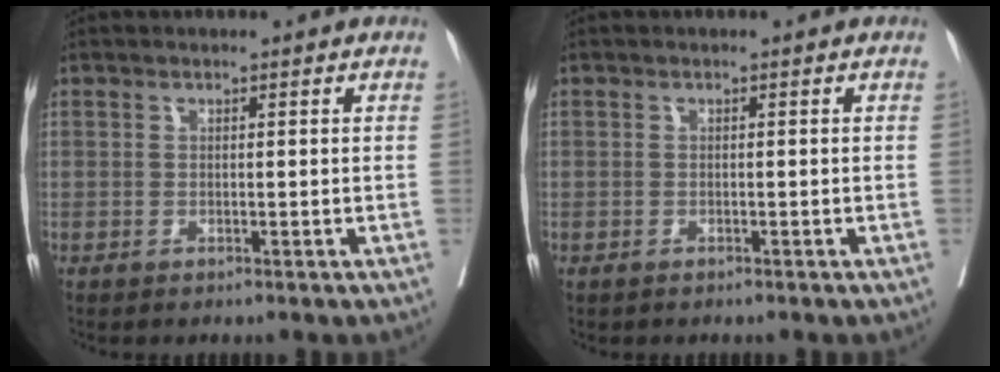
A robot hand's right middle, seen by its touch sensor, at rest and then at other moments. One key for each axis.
{"total": 0.0}